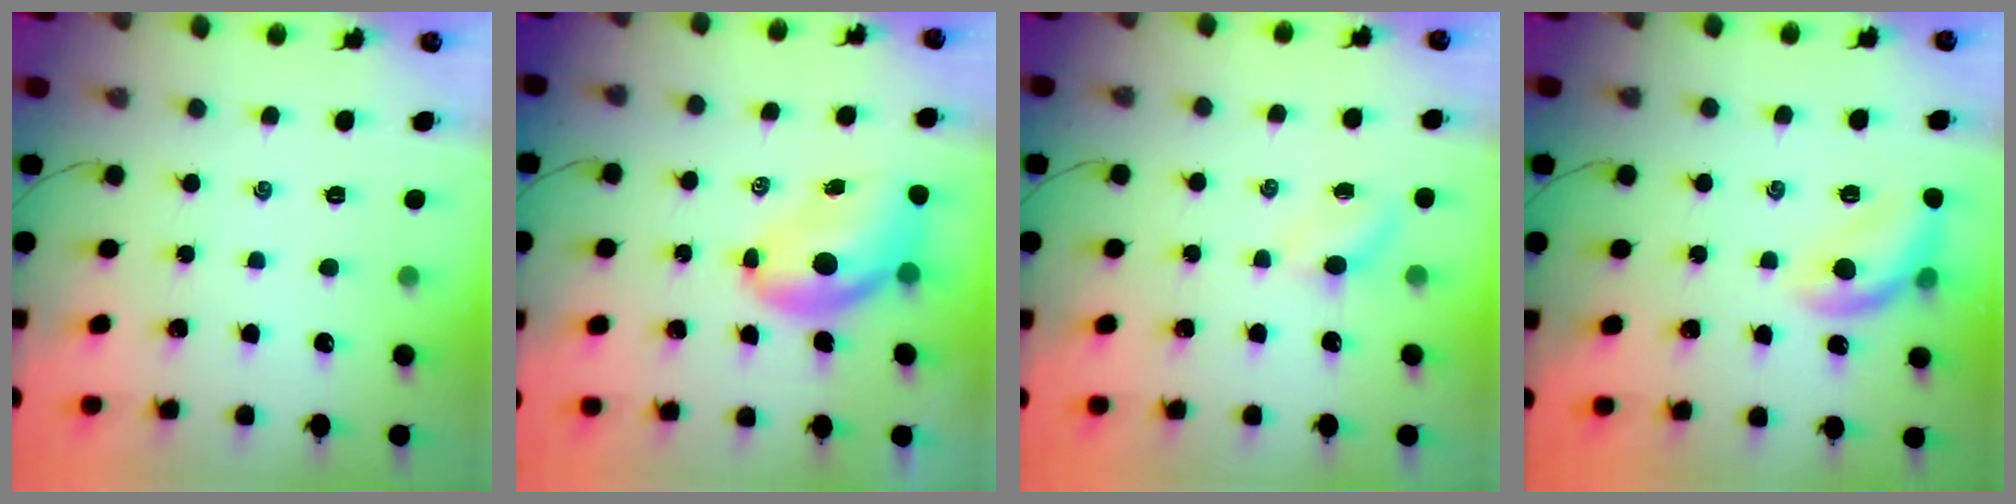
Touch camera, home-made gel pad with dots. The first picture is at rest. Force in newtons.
{"total": 7.6, "press": 7.3, "slide": 2.1}
{"total": 2.8, "press": 2.7, "slide": 0.9}
{"total": 12.5, "press": 12.4, "slide": 1.6}